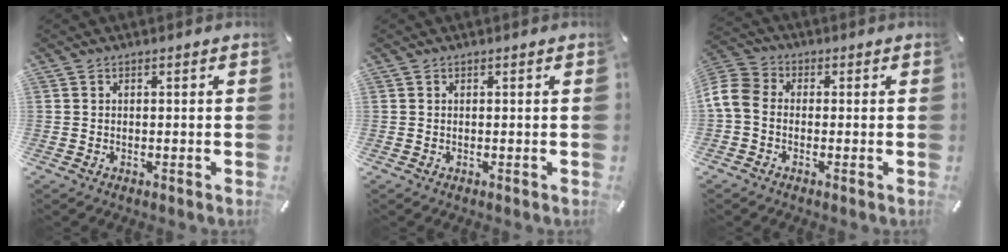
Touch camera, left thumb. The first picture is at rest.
{"total": 0.0}
{"total": 6.0, "force": [-1.4, 4.4, 3.9], "torque": [-0.095, 0.008, -0.026]}